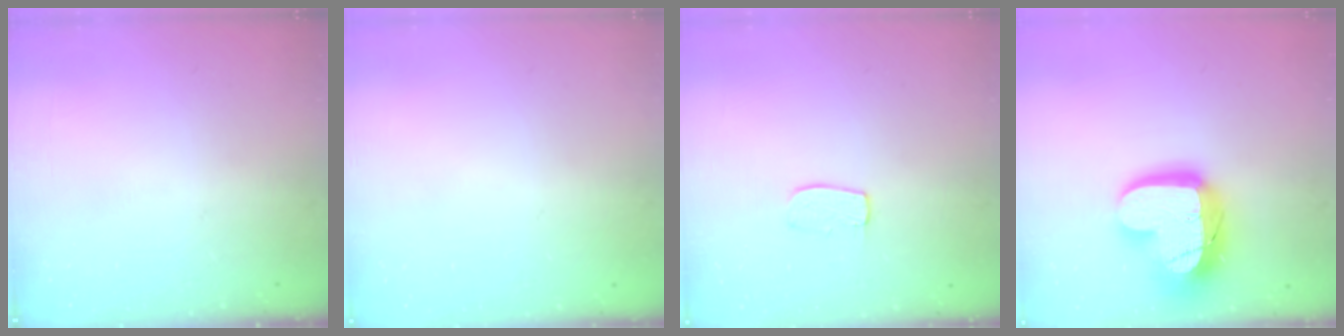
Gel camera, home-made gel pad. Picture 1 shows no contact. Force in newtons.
{"total": 0.0}
{"total": 5.6, "press": 5.6, "slide": 0.4}
{"total": 20.6, "press": 20.6, "slide": 1.5}